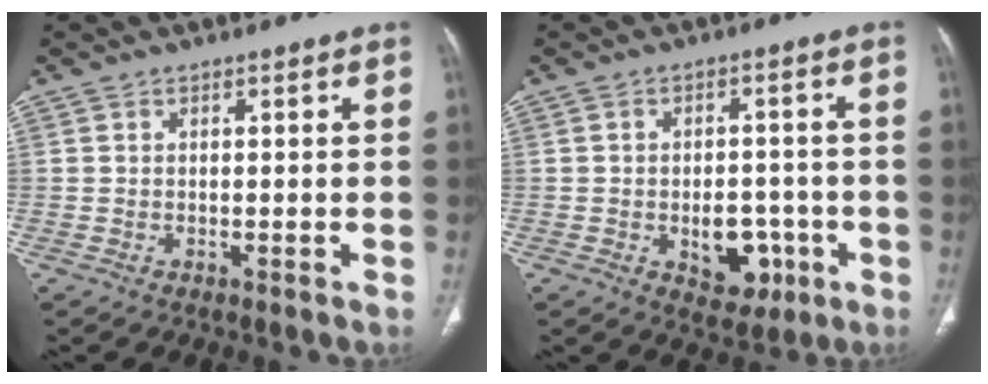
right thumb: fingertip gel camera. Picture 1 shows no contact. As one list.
[{"total": 8.5, "force": [-2.6, 5.7, 5.7], "torque": [-0.044, 0.019, -0.024]}]